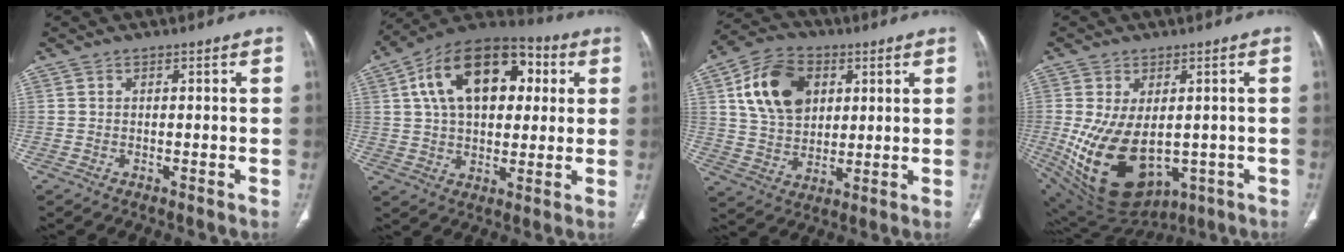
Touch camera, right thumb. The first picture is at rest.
{"total": 21.4, "force": [5.8, 12.9, 16.1], "torque": [-0.230, 0.016, 0.083]}
{"total": 14.3, "force": [4.6, 10.1, 9.1], "torque": [-0.139, -0.004, 0.083]}
{"total": 17.4, "force": [-2.7, 10.8, 13.4], "torque": [-0.244, -0.015, -0.005]}